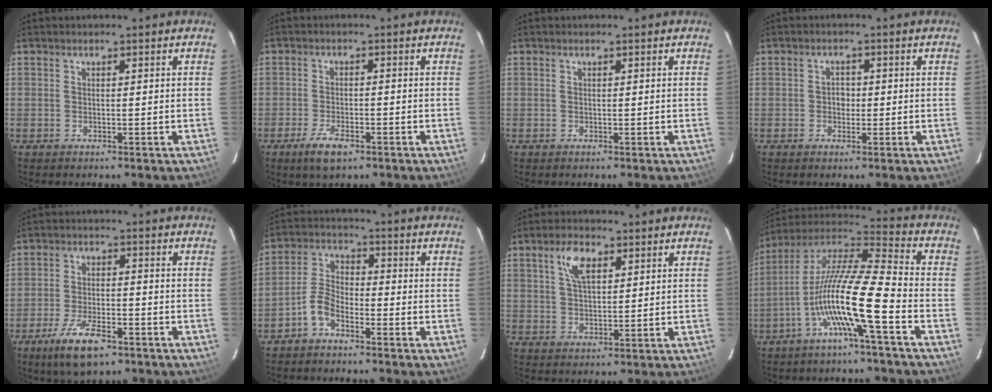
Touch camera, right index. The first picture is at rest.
{"total": 5.2, "force": [-3.2, 2.0, 3.5], "torque": [-0.085, -0.008, -0.058]}
{"total": 0.0}
{"total": 2.0, "force": [-0.4, 1.7, 0.9], "torque": [-0.014, 0.007, -0.008]}
{"total": 9.7, "force": [-6.1, 3.3, 6.8], "torque": [-0.153, -0.016, -0.108]}
{"total": 5.2, "force": [-3.5, 2.4, 2.9], "torque": [-0.070, 0.017, -0.075]}
{"total": 6.0, "force": [2.7, 2.8, 4.6], "torque": [-0.085, 0.012, 0.051]}
{"total": 15.8, "force": [-6.5, 0.9, 14.4], "torque": [-0.262, -0.008, -0.130]}